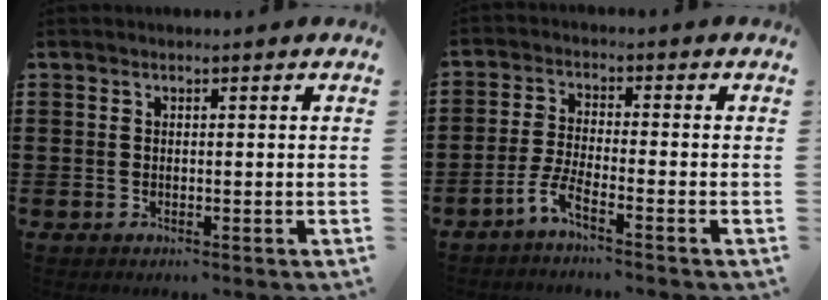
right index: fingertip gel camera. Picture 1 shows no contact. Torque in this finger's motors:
{"motor_torque": [0.39, 0.81, 0.17, 0.09]}